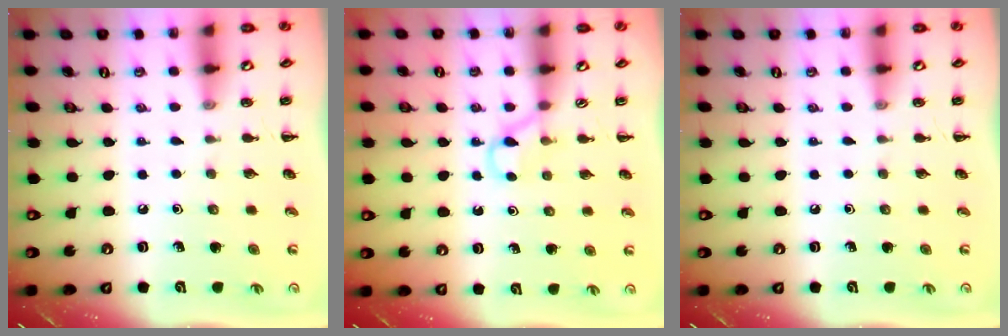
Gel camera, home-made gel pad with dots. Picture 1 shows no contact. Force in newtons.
{"total": 2.6, "press": 2.5, "slide": 0.9}
{"total": 0.0}